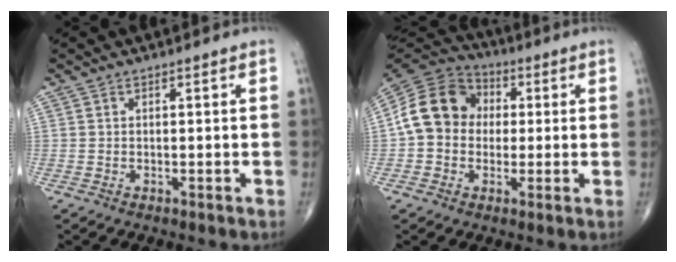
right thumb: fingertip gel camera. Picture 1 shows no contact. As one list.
[{"total": 13.7, "force": [1.0, 11.5, 7.4], "torque": [-0.121, 0.032, 0.008]}]